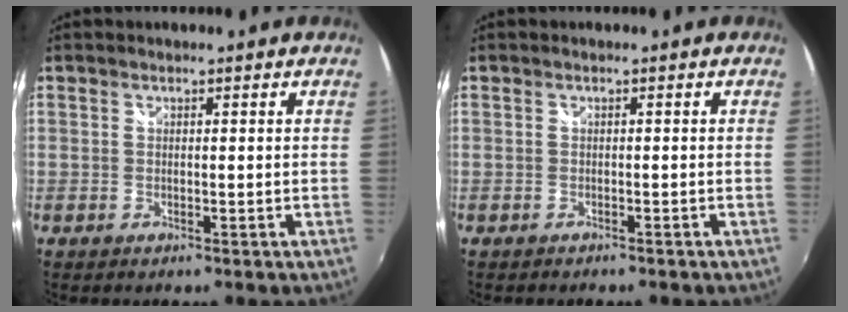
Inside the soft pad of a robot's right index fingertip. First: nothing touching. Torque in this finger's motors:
{"motor_torque": [-0.02, 0.02, -0.02, 0.01]}